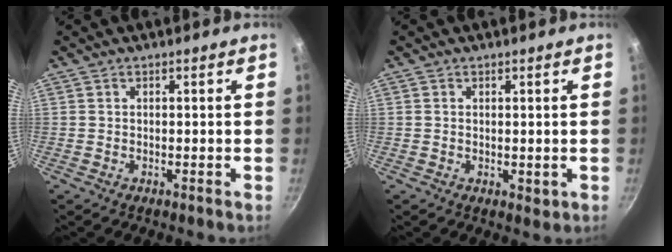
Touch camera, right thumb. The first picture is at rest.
{"total": 1.3, "force": [0.3, 0.9, 1.0], "torque": [-0.014, -0.003, 0.005]}